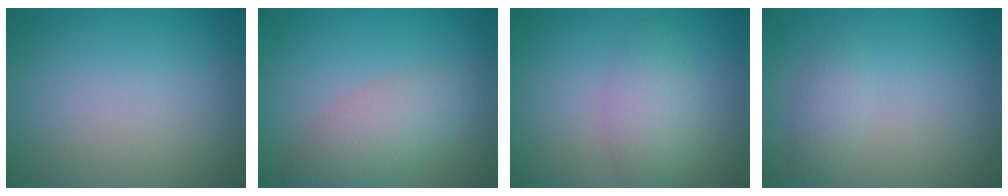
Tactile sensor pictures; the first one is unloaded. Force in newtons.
{"total": 4.0, "press": 4.0, "slide": 0.2}
{"total": 3.3, "press": 3.3, "slide": 0.2}
{"total": 1.5, "press": 1.5, "slide": 0.1}